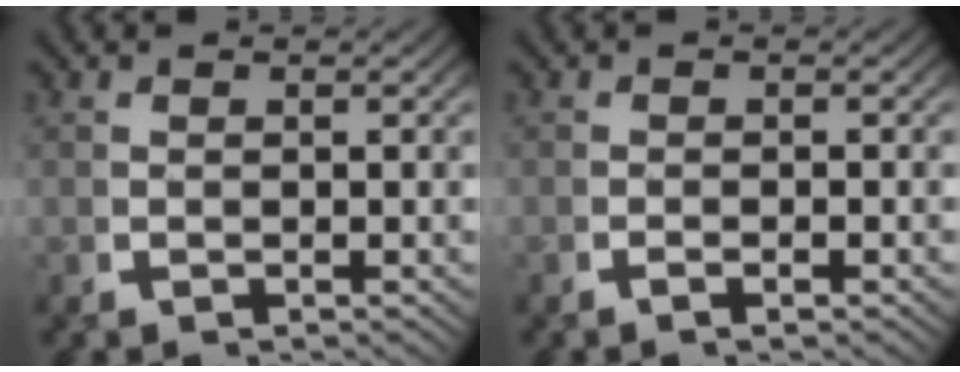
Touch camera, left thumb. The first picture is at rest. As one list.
[{"total": 0.8, "force": [-0.5, 0.1, 0.6], "torque": [-0.013, 0.002, -0.013]}]